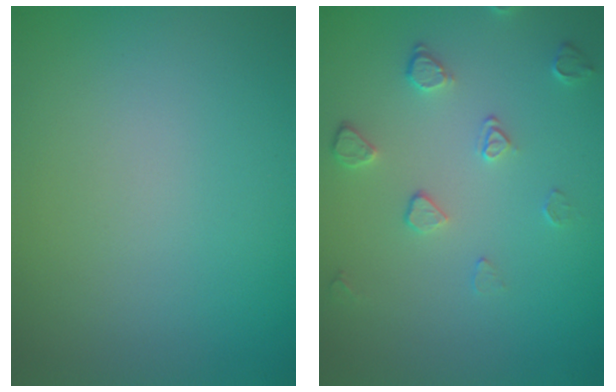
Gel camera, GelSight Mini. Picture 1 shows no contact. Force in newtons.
{"total": 2.0, "press": 1.3, "slide": 1.5}